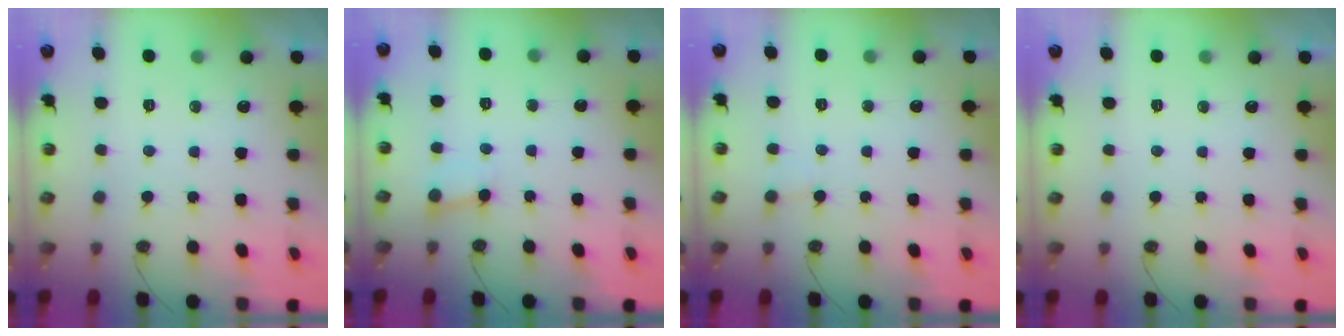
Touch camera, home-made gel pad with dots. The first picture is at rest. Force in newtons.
{"total": 2.3, "press": 2.3, "slide": 0.2}
{"total": 2.9, "press": 2.9, "slide": 0.2}
{"total": 0.0}